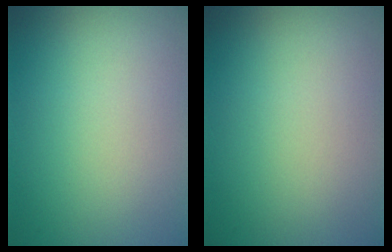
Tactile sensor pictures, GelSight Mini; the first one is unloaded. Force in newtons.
{"total": 0.0}